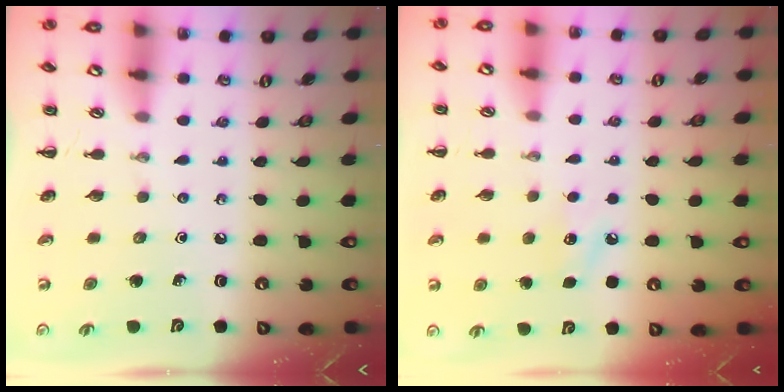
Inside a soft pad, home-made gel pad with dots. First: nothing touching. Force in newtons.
{"total": 7.4, "press": 7.2, "slide": 1.9}